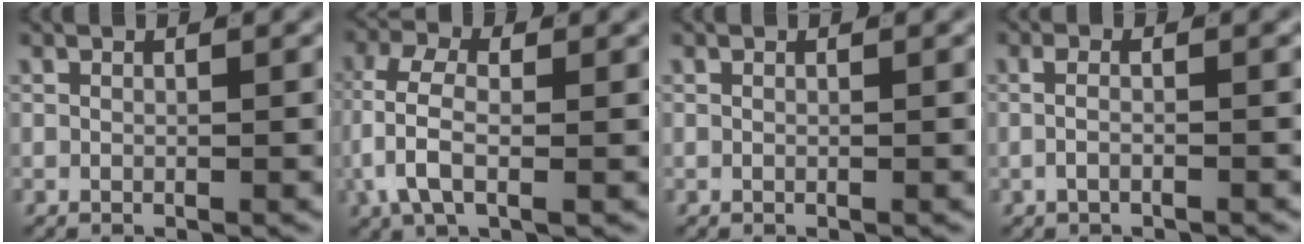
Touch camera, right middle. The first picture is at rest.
{"total": 5.3, "force": [-0.5, 2.8, 4.4], "torque": [-0.108, -0.015, -0.005]}
{"total": 0.0}
{"total": 1.5, "force": [-0.7, 0.2, 1.3], "torque": [-0.022, -0.002, -0.014]}